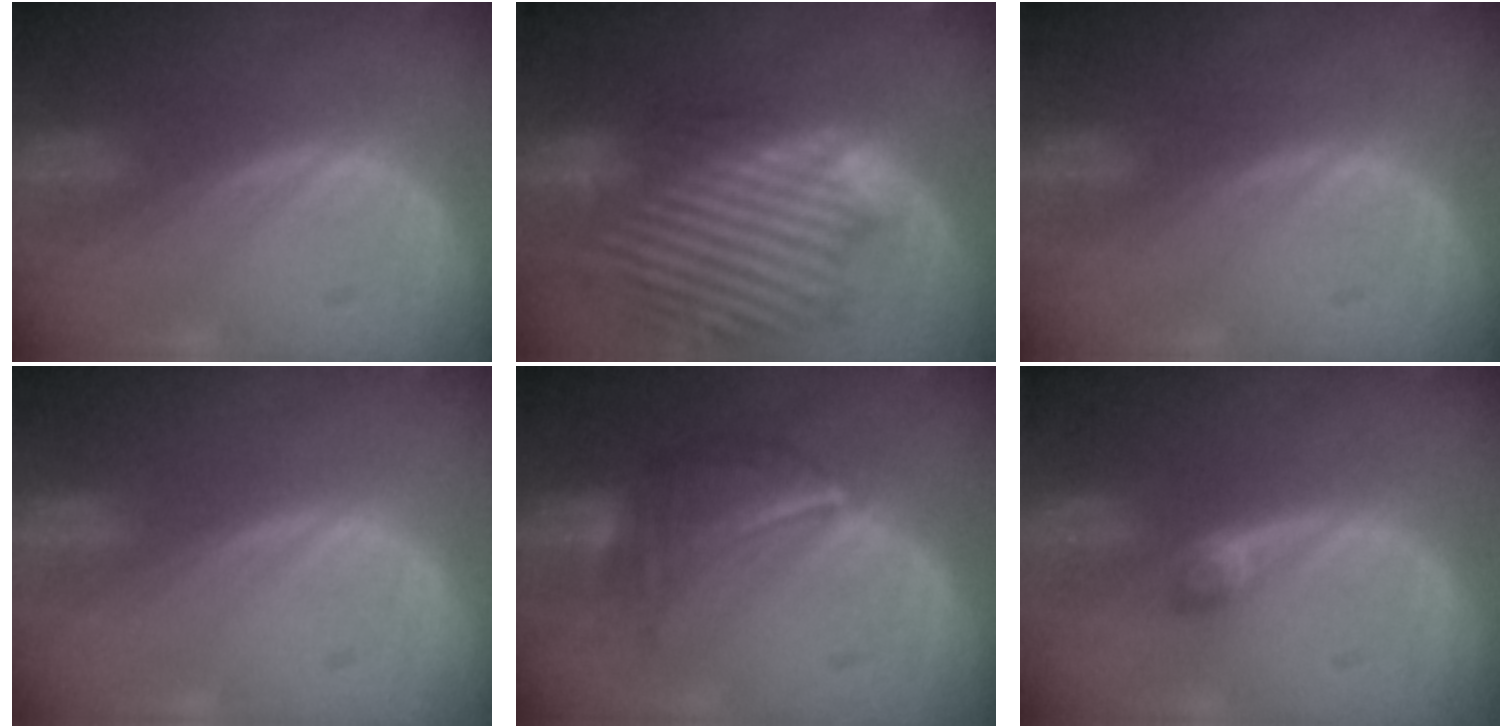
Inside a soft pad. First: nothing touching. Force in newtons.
{"total": 14.6, "press": 12.5, "slide": 7.5}
{"total": 0.0}
{"total": 0.0}
{"total": 6.5, "press": 6.5, "slide": 0.9}
{"total": 2.0, "press": 1.7, "slide": 1.1}